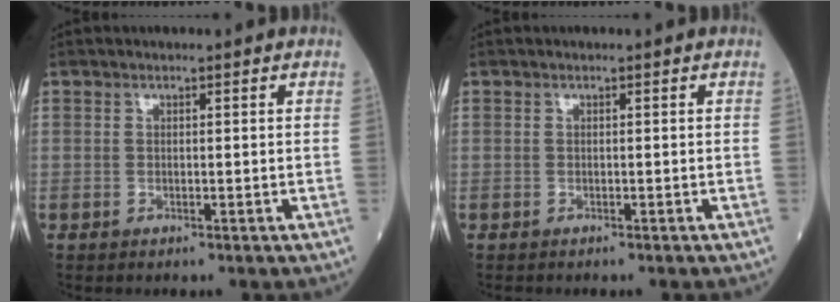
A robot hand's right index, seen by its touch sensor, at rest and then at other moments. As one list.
[{"total": 0.7, "force": [-0.6, 0.1, 0.1], "torque": [-0.007, -0.001, -0.013]}]